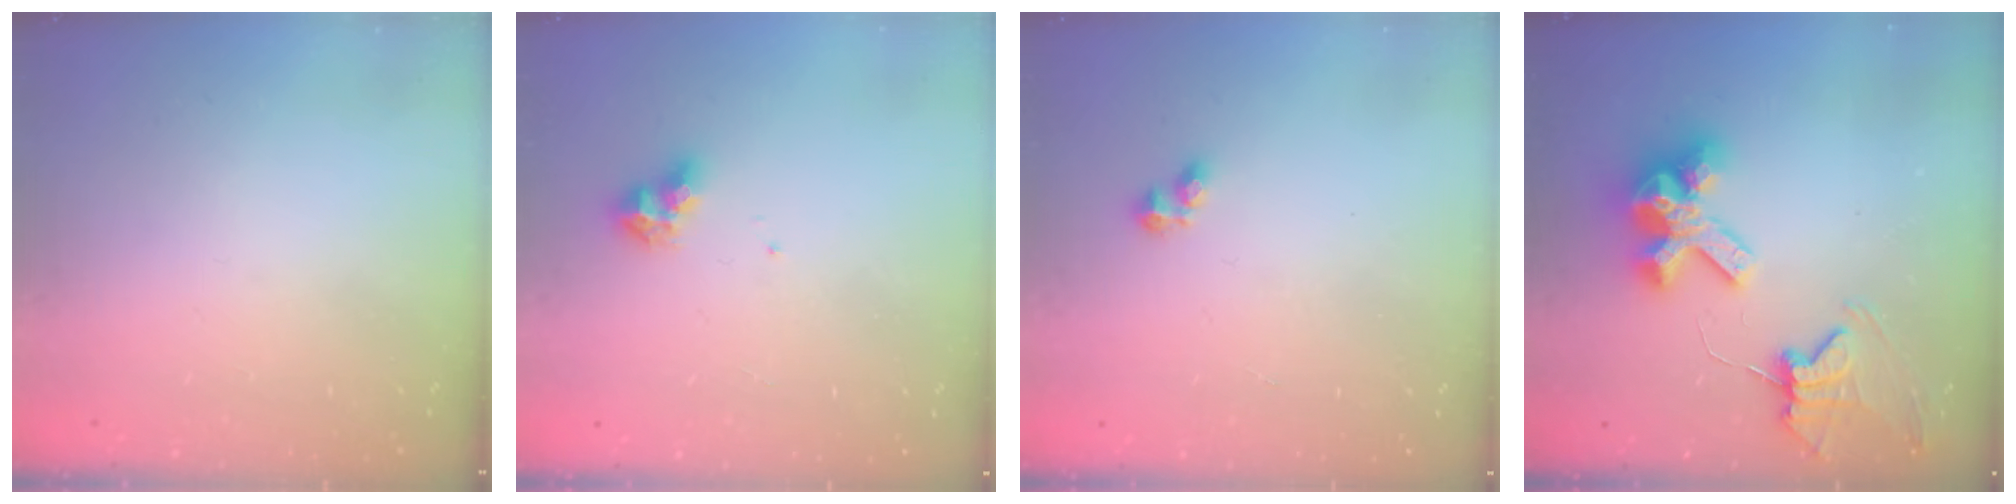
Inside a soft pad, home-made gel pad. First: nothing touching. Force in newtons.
{"total": 6.1, "press": 6.1, "slide": 1.0}
{"total": 2.7, "press": 2.7, "slide": 0.4}
{"total": 11.7, "press": 11.6, "slide": 1.3}